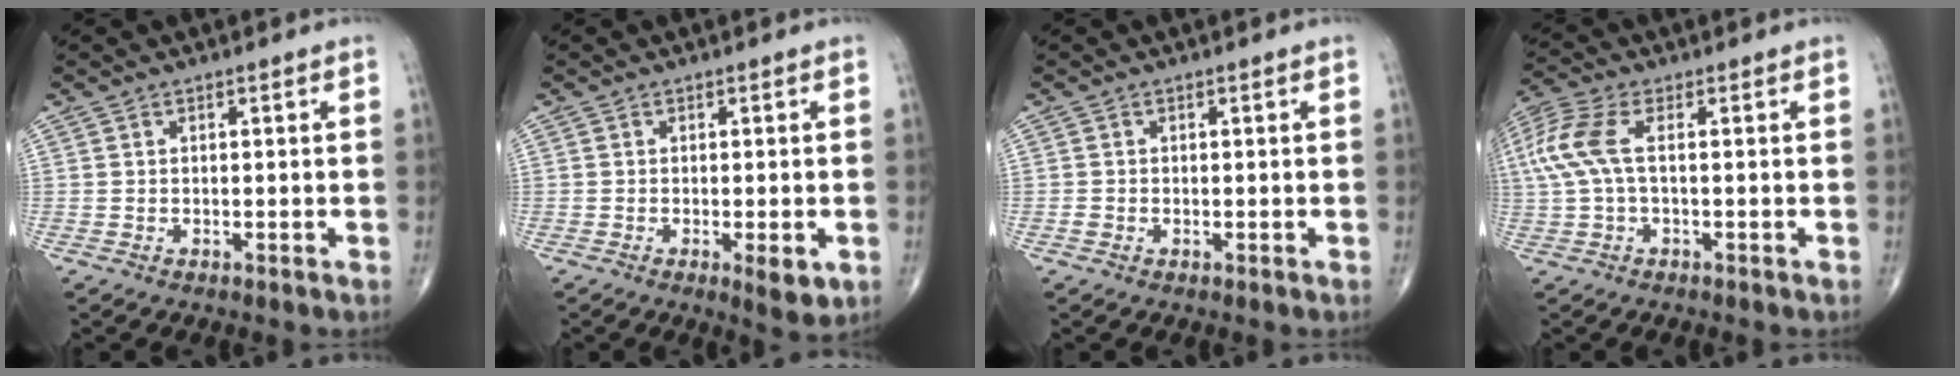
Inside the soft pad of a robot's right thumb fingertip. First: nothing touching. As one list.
[{"total": 4.2, "force": [-1.2, 1.3, 3.7], "torque": [-0.050, -0.010, -0.015]}, {"total": 0.7, "force": [-0.2, 0.6, 0.3], "torque": [-0.008, 0.000, -0.004]}, {"total": 9.3, "force": [1.2, 4.2, 8.2], "torque": [-0.219, 0.026, 0.022]}]